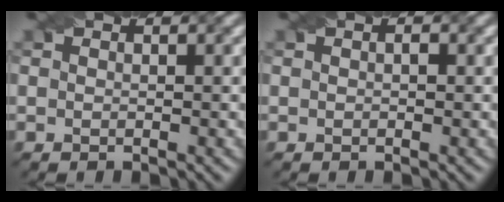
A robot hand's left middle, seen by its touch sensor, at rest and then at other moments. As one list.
[{"total": 0.6, "force": [0.0, 0.3, 0.5], "torque": [-0.008, 0.001, 0.000]}]